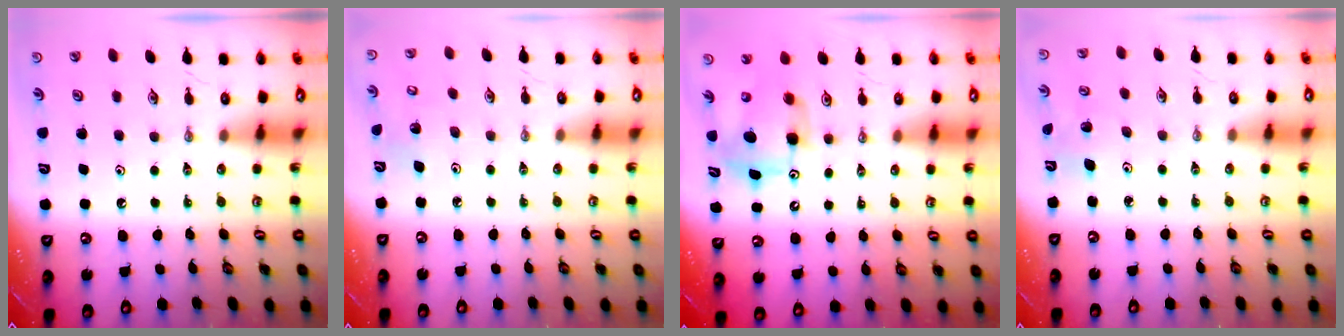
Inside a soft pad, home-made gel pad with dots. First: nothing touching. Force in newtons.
{"total": 3.9, "press": 3.7, "slide": 1.4}
{"total": 7.1, "press": 6.8, "slide": 1.9}
{"total": 3.5, "press": 3.2, "slide": 1.4}